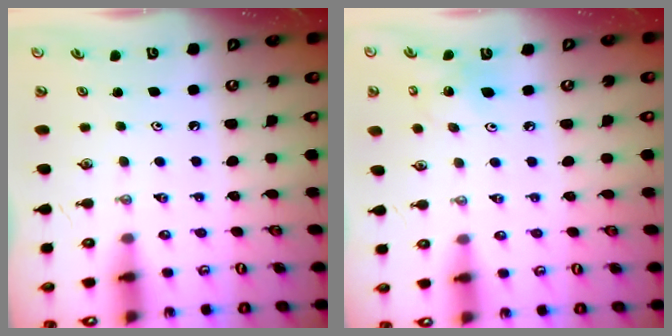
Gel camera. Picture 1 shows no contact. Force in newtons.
{"total": 9.3, "press": 9.2, "slide": 1.6}